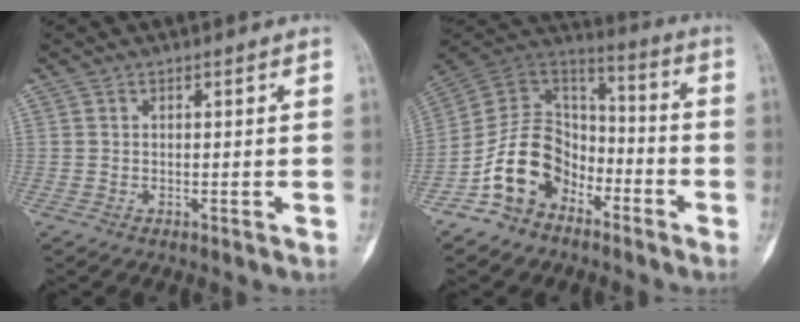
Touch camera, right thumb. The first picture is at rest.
{"total": 15.4, "force": [-7.8, 11.1, 7.4], "torque": [-0.105, 0.087, -0.150]}